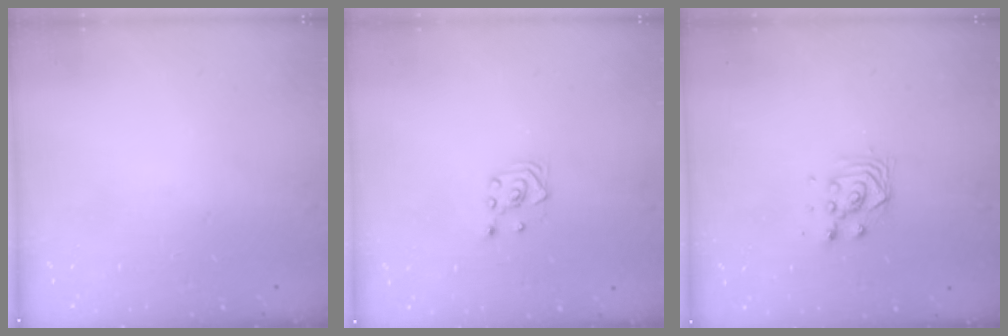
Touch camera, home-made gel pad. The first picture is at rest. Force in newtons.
{"total": 3.0, "press": 2.6, "slide": 1.5}
{"total": 2.9, "press": 2.8, "slide": 0.8}